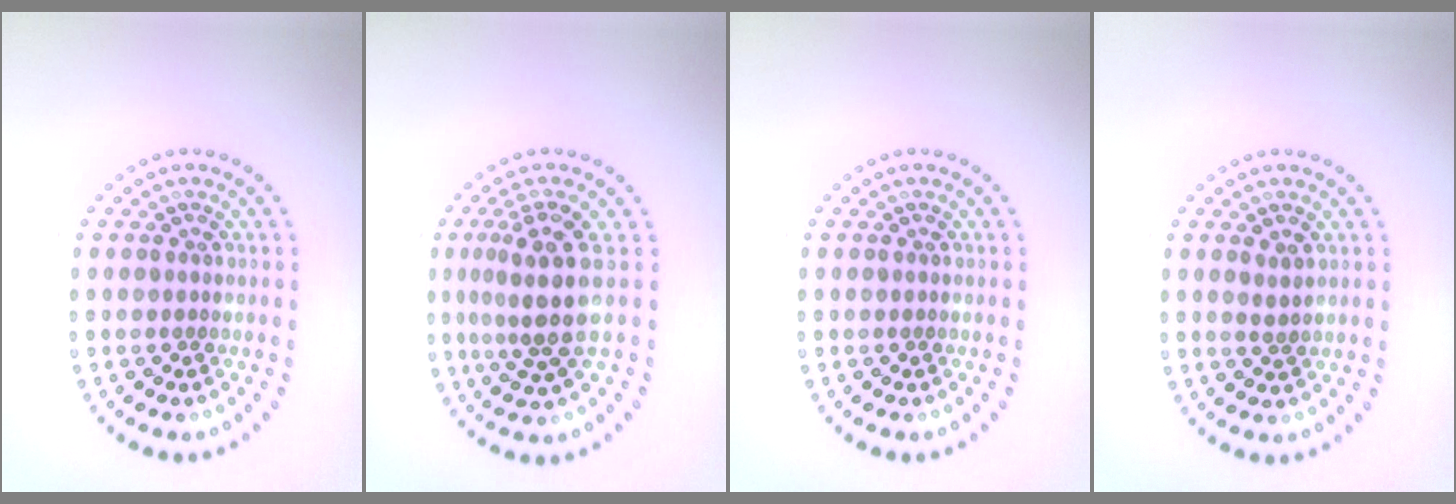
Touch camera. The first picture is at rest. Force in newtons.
{"total": 4.0, "press": 3.1, "slide": 2.5}
{"total": 0.0}
{"total": 0.5, "press": 0.4, "slide": 0.3}